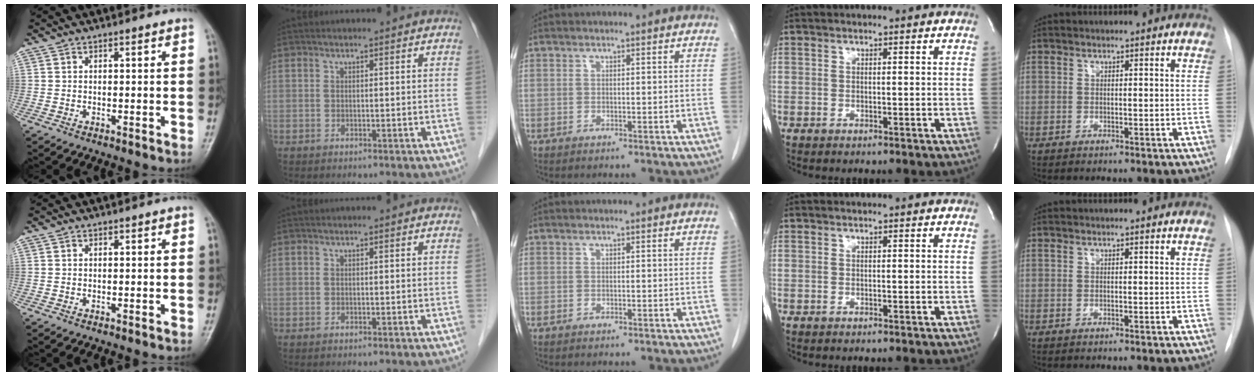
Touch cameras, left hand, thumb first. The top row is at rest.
{}